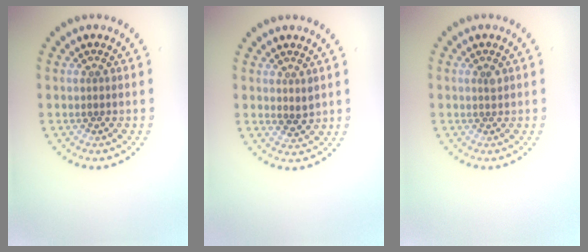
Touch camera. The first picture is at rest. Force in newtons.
{"total": 1.1, "press": 1.0, "slide": 0.6}
{"total": 0.7, "press": 0.5, "slide": 0.5}